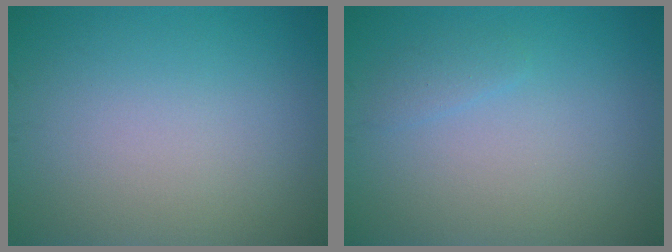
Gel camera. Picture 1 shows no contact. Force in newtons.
{"total": 0.9, "press": 0.9, "slide": 0.1}